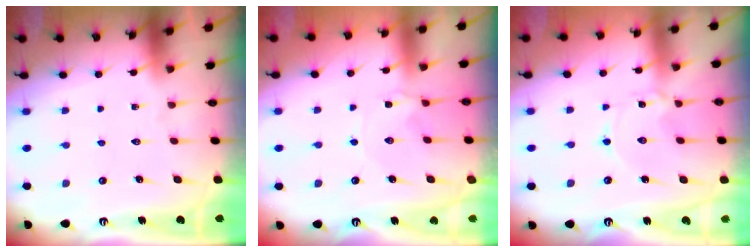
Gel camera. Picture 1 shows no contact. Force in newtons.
{"total": 1.8, "press": 1.7, "slide": 0.3}
{"total": 0.9, "press": 0.9, "slide": 0.1}